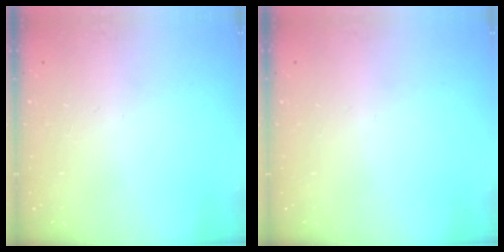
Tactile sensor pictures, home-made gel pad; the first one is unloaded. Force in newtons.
{"total": 0.0}